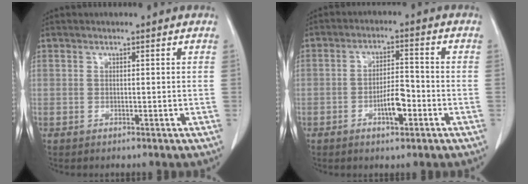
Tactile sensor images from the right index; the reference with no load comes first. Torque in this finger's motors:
{"motor_torque": [0.58, -0.10, 0.30, 0.08]}